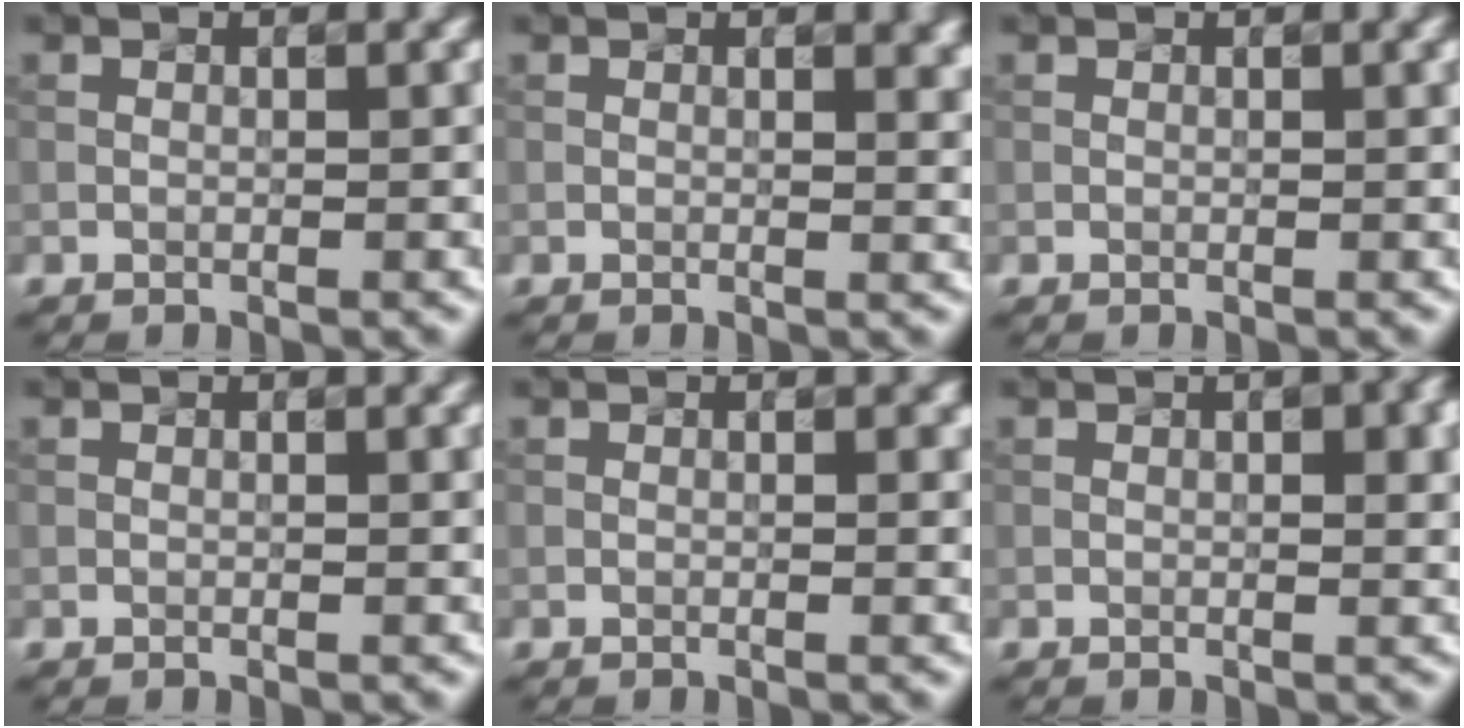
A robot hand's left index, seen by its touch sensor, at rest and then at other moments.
{"total": 3.5, "force": [1.5, 1.7, 2.7], "torque": [-0.016, 0.011, 0.016]}
{"total": 0.6, "force": [0.2, 0.2, 0.5], "torque": [-0.007, 0.002, 0.001]}
{"total": 1.0, "force": [0.3, 0.3, 0.9], "torque": [-0.011, 0.003, 0.002]}
{"total": 0.8, "force": [0.2, 0.2, 0.7], "torque": [-0.006, 0.002, 0.005]}
{"total": 3.6, "force": [1.0, 1.2, 3.2], "torque": [-0.031, 0.010, 0.016]}